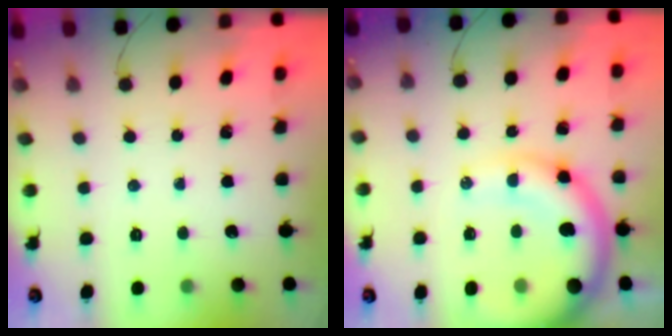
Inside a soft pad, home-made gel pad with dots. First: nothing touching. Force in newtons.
{"total": 15.4, "press": 14.9, "slide": 3.7}